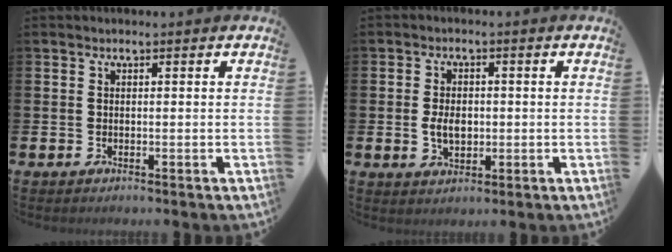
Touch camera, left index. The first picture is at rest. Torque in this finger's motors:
{"motor_torque": [0.40, 0.02, 0.07, 0.05]}